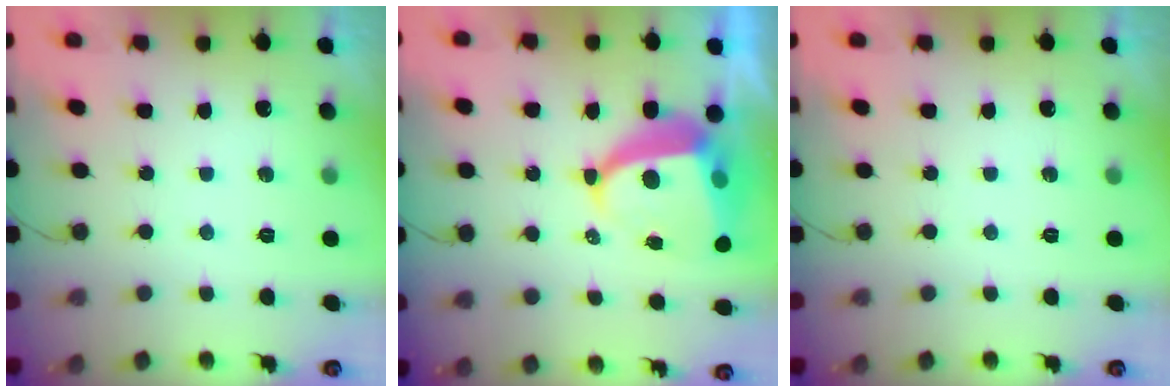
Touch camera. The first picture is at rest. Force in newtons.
{"total": 8.6, "press": 8.5, "slide": 1.0}
{"total": 0.0}